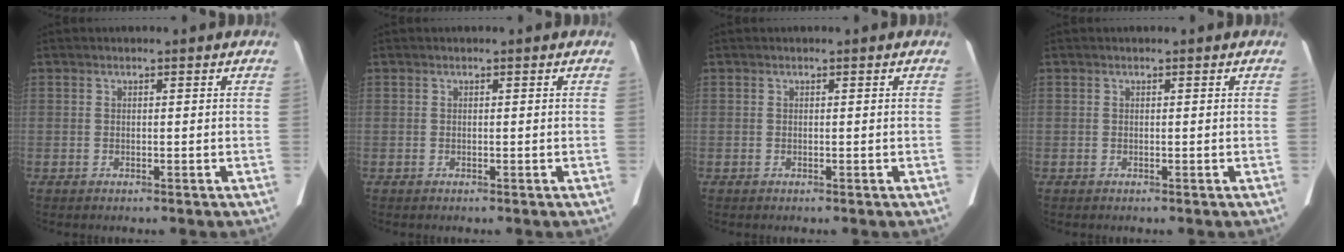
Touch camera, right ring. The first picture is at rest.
{"total": 0.0}
{"total": 0.0}
{"total": 0.0}